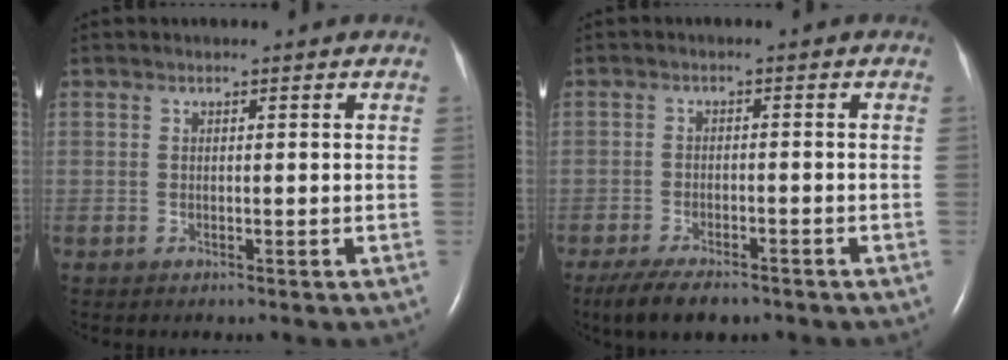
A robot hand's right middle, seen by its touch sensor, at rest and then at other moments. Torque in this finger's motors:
{"motor_torque": [0.43, -0.39, 0.08, 0.04]}